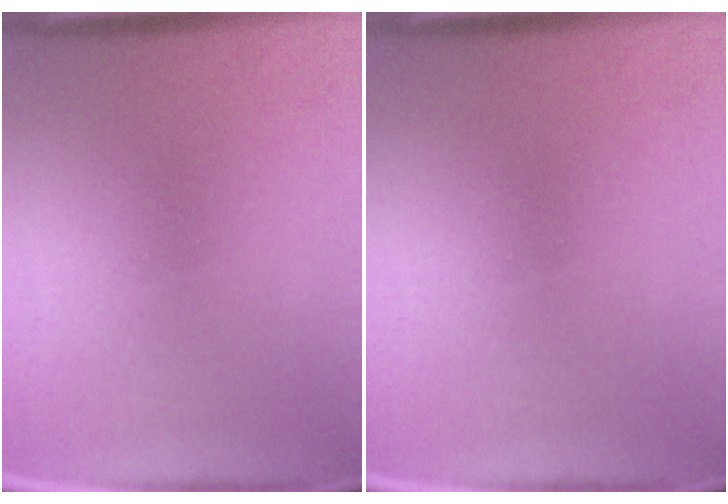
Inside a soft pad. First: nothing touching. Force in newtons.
{"total": 0.0}